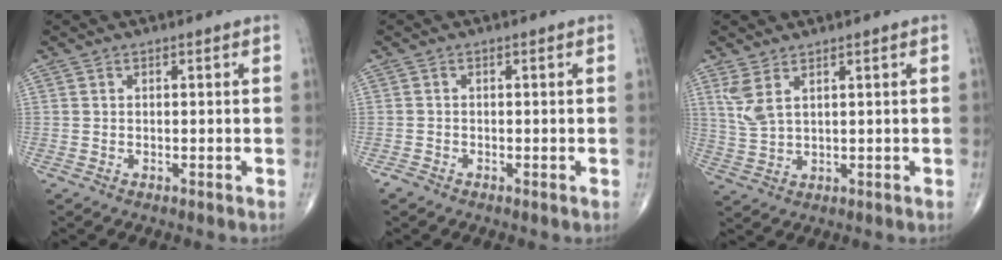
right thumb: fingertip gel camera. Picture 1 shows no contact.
{"total": 0.8, "force": [-0.7, 0.4, 0.3], "torque": [-0.007, -0.002, -0.017]}
{"total": 4.7, "force": [2.4, 1.7, 3.6], "torque": [-0.085, -0.007, 0.061]}